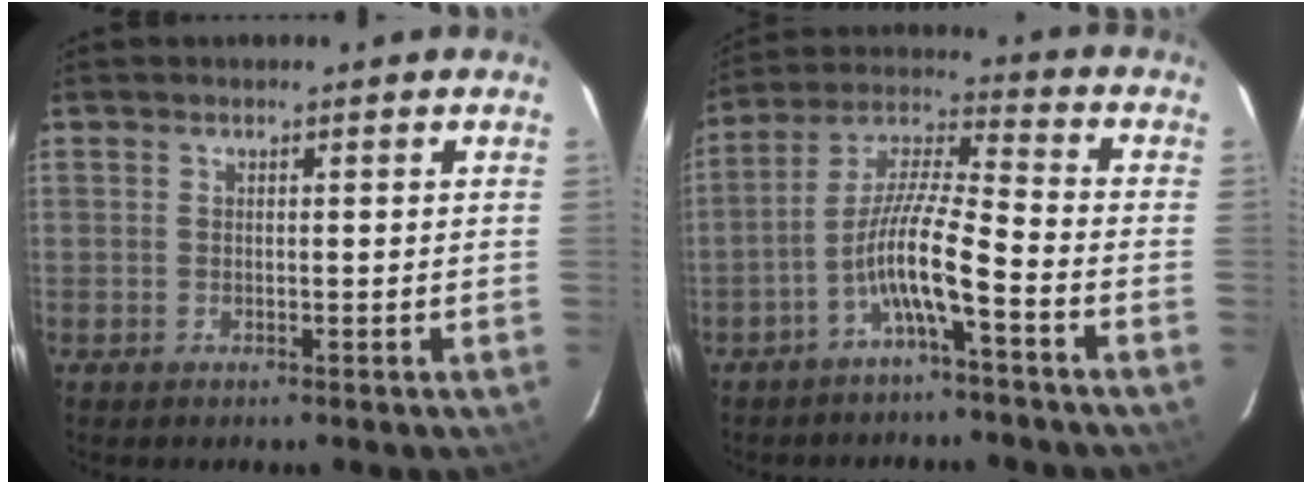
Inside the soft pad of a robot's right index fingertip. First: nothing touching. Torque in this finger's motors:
{"motor_torque": [1.62, -0.52, 0.89, 0.21]}